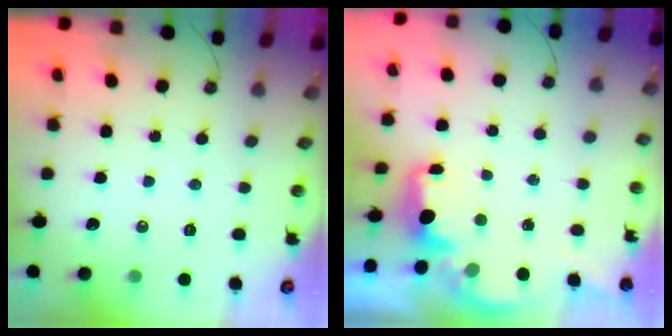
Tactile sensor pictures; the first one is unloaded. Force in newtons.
{"total": 2.1, "press": 1.9, "slide": 0.8}